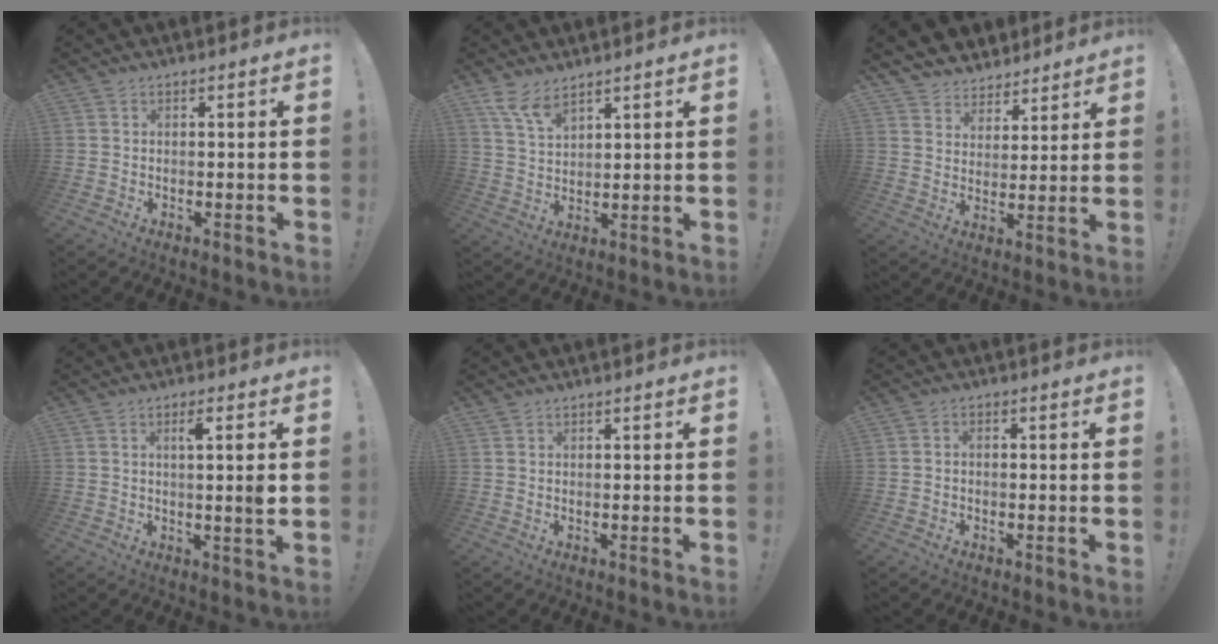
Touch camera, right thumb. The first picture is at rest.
{"total": 7.1, "force": [5.5, 2.4, 3.8], "torque": [-0.080, -0.026, 0.105]}
{"total": 6.3, "force": [4.6, 4.4, 0.0], "torque": [0.003, -0.047, 0.091]}
{"total": 4.6, "force": [0.7, -0.2, 4.6], "torque": [-0.071, -0.005, 0.002]}
{"total": 0.5, "force": [0.5, 0.2, 0.1], "torque": [0.004, -0.005, 0.008]}
{"total": 1.4, "force": [-1.0, 0.6, 0.6], "torque": [-0.009, 0.005, -0.018]}